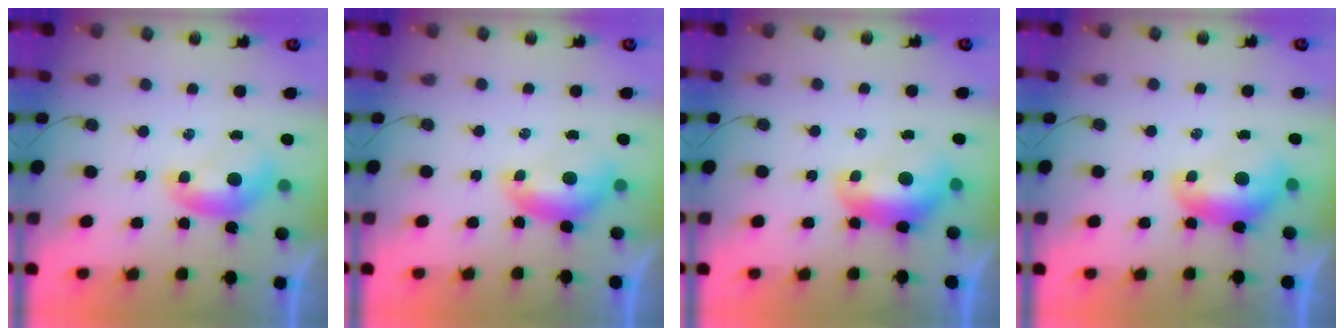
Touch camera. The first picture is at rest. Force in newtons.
{"total": 0.5, "press": 0.5, "slide": 0.2}
{"total": 1.9, "press": 1.8, "slide": 0.6}
{"total": 1.5, "press": 1.4, "slide": 0.4}